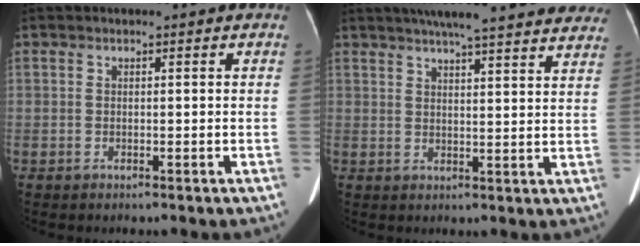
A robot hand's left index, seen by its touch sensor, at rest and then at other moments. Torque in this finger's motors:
{"motor_torque": [0.94, -1.20, 0.26, 0.08]}